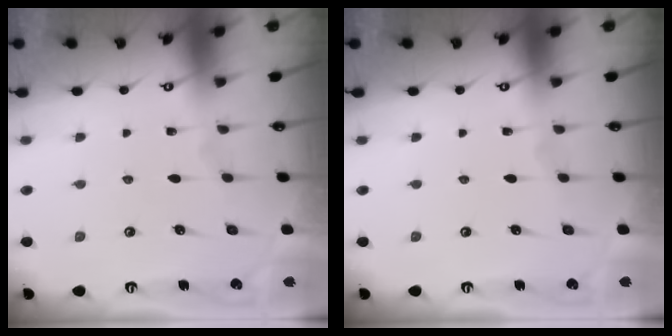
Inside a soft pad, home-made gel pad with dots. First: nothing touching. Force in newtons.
{"total": 0.0}